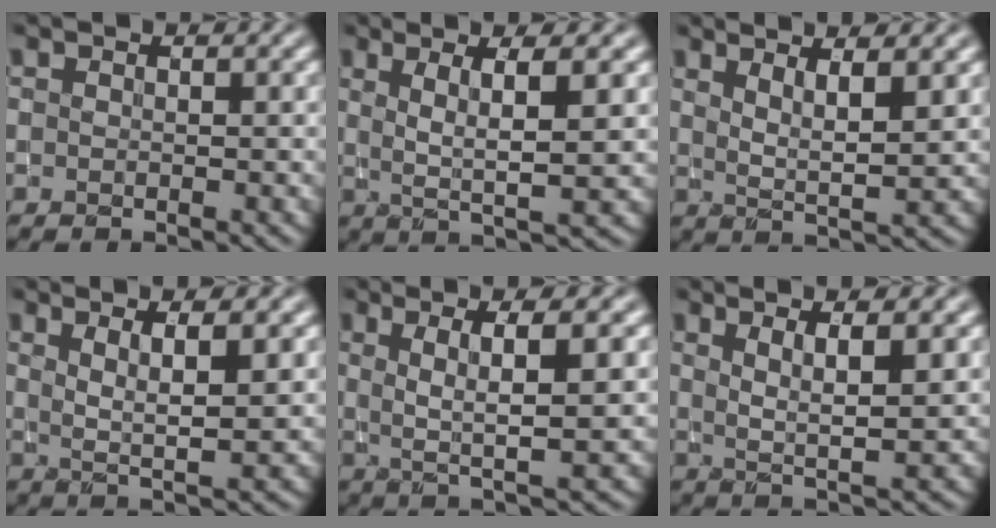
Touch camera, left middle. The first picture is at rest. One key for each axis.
{"total": 5.1, "fx": 1.4, "fy": 1.0, "fz": 4.9, "tx": -0.086, "ty": -0.002, "tz": 0.027}
{"total": 4.2, "fx": 2.3, "fy": 0.8, "fz": 3.4, "tx": -0.060, "ty": -0.009, "tz": 0.043}
{"total": 4.5, "fx": 1.7, "fy": 0.9, "fz": 4.0, "tx": -0.070, "ty": -0.008, "tz": 0.032}
{"total": 5.7, "fx": 1.3, "fy": 1.2, "fz": 5.4, "tx": -0.094, "ty": 0.002, "tz": 0.025}
{"total": 4.3, "fx": 1.7, "fy": 0.8, "fz": 3.9, "tx": -0.068, "ty": -0.008, "tz": 0.033}